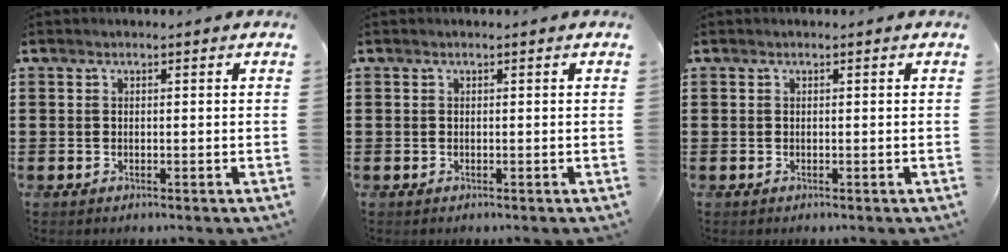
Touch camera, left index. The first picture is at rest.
{"total": 0.0}
{"total": 0.0}